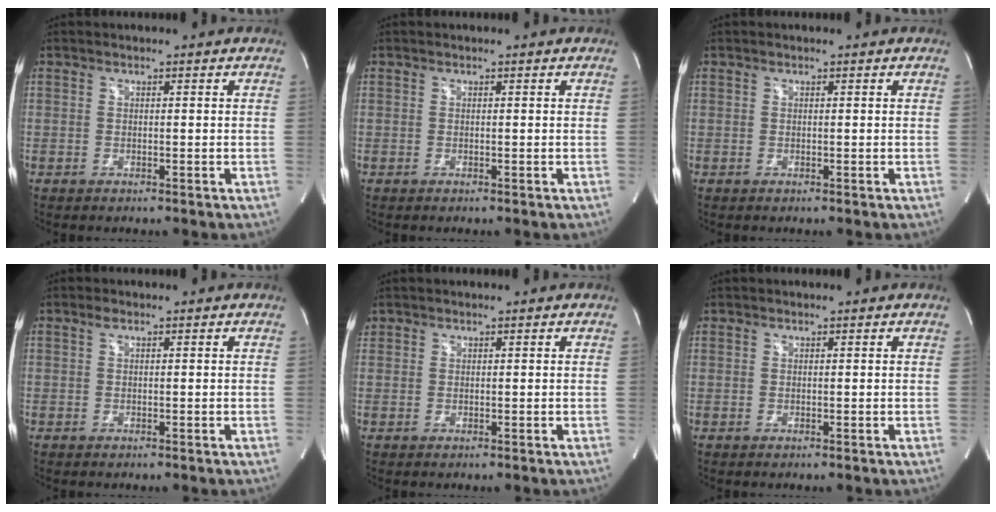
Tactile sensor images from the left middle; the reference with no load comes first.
{"total": 0.0}
{"total": 0.0}
{"total": 0.8, "force": [0.5, 0.2, 0.6], "torque": [-0.018, 0.006, 0.010]}
{"total": 0.8, "force": [0.6, 0.5, 0.0], "torque": [0.003, 0.009, 0.011]}
{"total": 0.0}